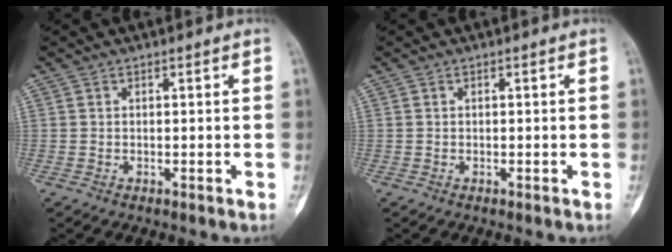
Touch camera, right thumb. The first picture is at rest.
{"total": 0.0}